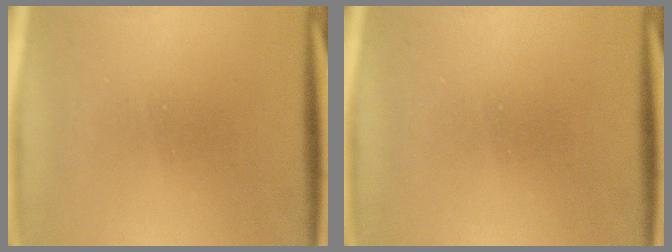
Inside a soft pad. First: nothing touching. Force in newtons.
{"total": 0.0}